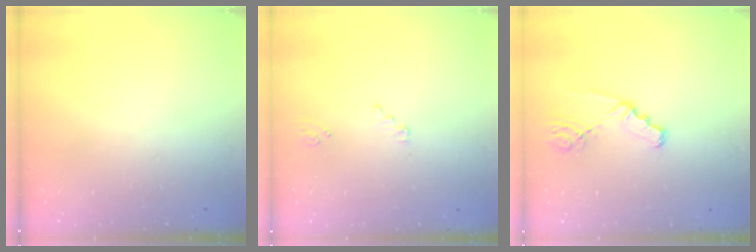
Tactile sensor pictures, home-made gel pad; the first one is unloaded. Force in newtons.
{"total": 1.0, "press": 1.0, "slide": 0.1}
{"total": 2.6, "press": 2.6, "slide": 0.3}